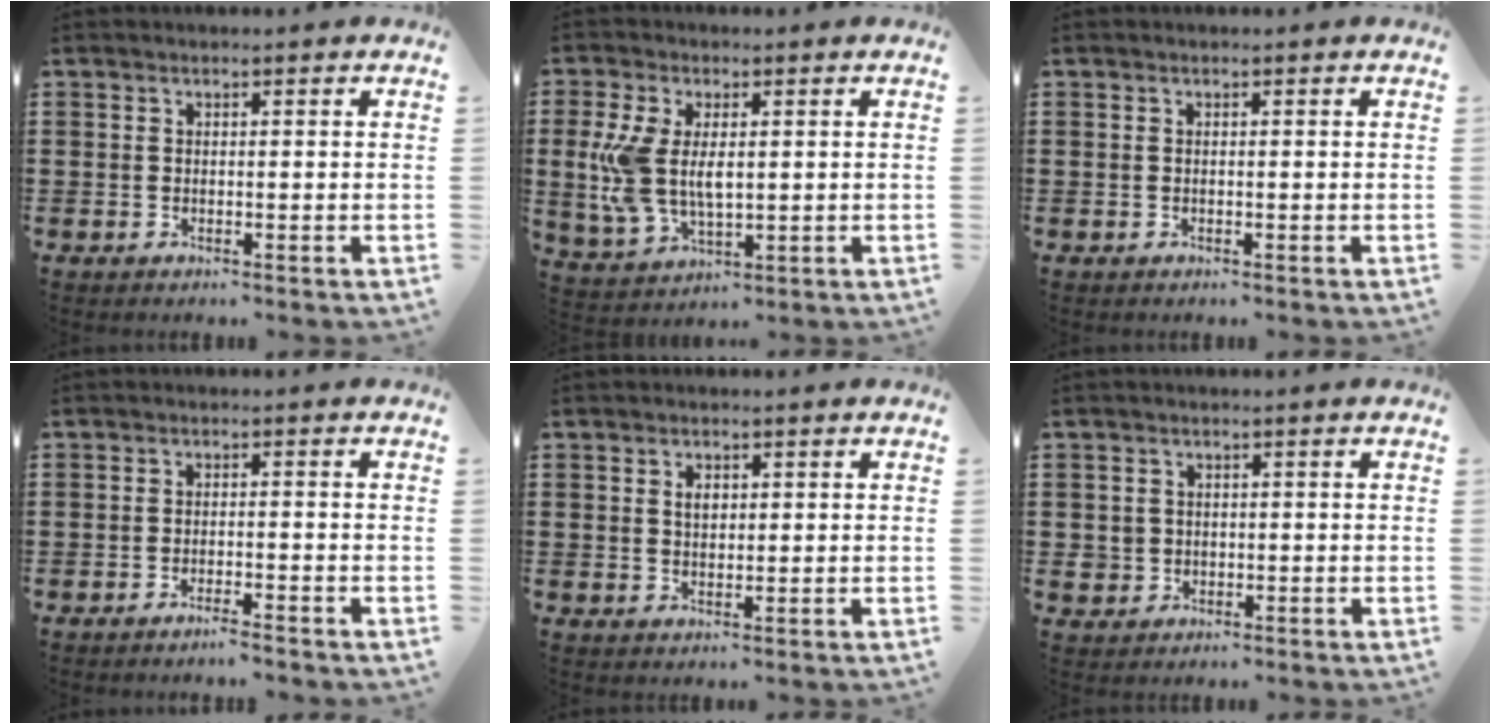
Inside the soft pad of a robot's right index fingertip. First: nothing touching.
{"total": 8.1, "force": [0.8, 4.6, 6.6], "torque": [-0.164, 0.002, 0.009]}
{"total": 0.0}
{"total": 1.9, "force": [-1.7, -0.2, 0.7], "torque": [-0.013, 0.000, -0.032]}
{"total": 1.8, "force": [0.5, 1.1, 1.3], "torque": [-0.029, 0.005, 0.009]}
{"total": 2.0, "force": [-0.2, 2.0, 0.1], "torque": [-0.011, 0.008, -0.008]}